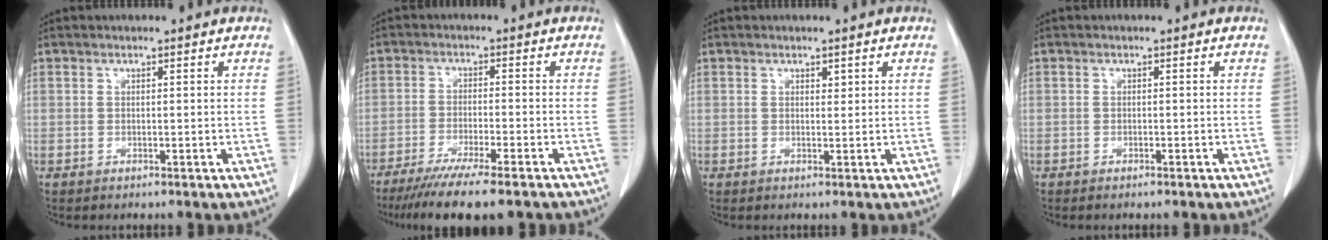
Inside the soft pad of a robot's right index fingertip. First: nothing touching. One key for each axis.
{"total": 11.2, "fx": -8.8, "fy": 0.3, "fz": 6.9, "tx": -0.098, "ty": -0.026, "tz": -0.137}
{"total": 0.7, "fx": 0.4, "fy": 0.4, "fz": 0.4, "tx": -0.003, "ty": -0.004, "tz": 0.006}
{"total": 0.6, "fx": -0.5, "fy": 0.0, "fz": 0.3, "tx": -0.010, "ty": -0.002, "tz": -0.008}